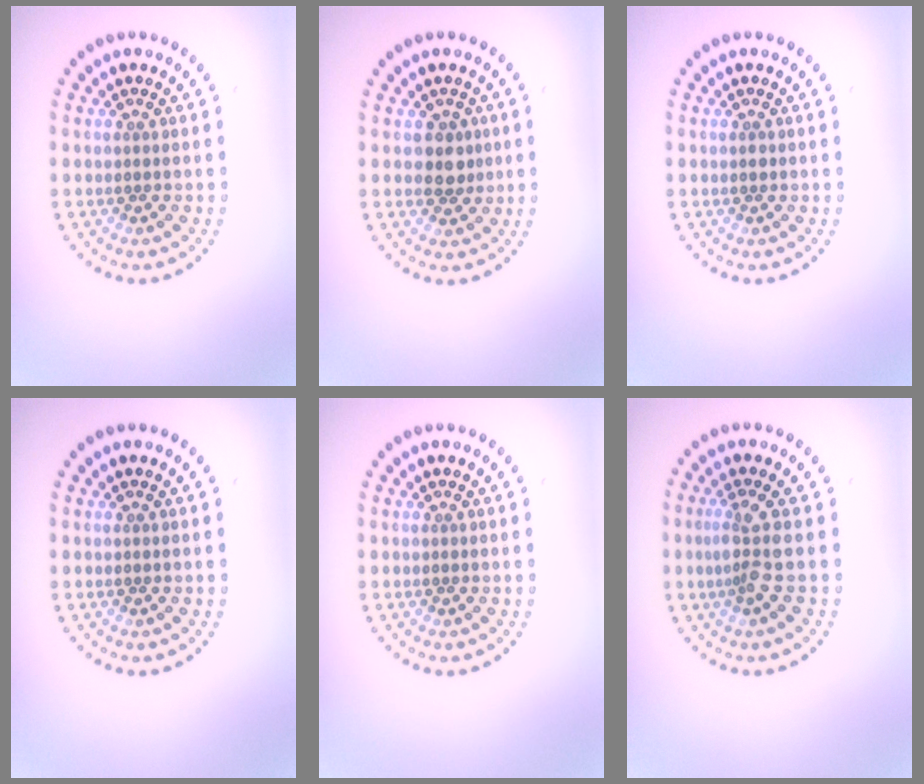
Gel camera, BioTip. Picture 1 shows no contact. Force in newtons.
{"total": 1.9, "press": 1.8, "slide": 0.7}
{"total": 0.6, "press": 0.6, "slide": 0.1}
{"total": 0.0}
{"total": 0.0}
{"total": 2.4, "press": 2.0, "slide": 1.4}